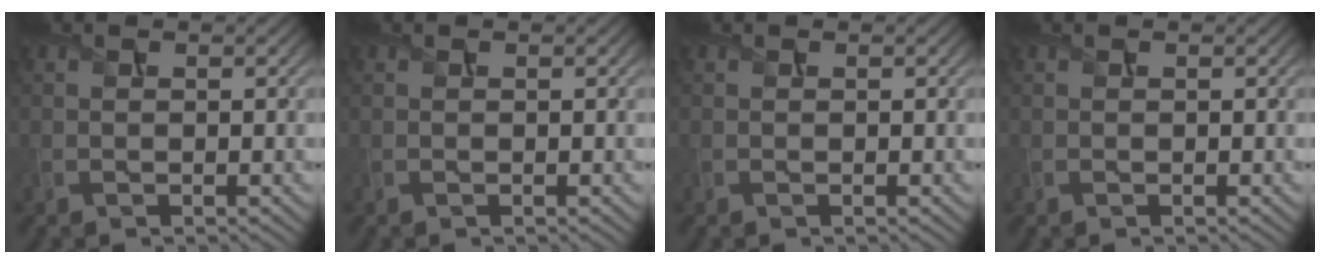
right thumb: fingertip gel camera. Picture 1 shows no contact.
{"total": 0.0}
{"total": 0.0}
{"total": 0.0}